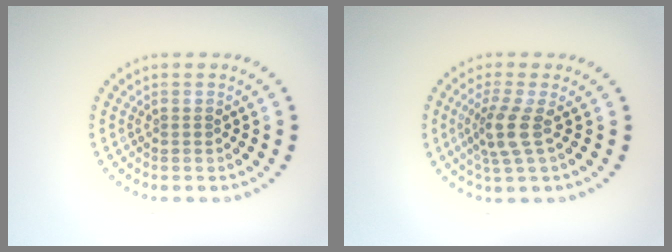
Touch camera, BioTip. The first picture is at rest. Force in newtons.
{"total": 2.8, "press": 2.2, "slide": 1.8}